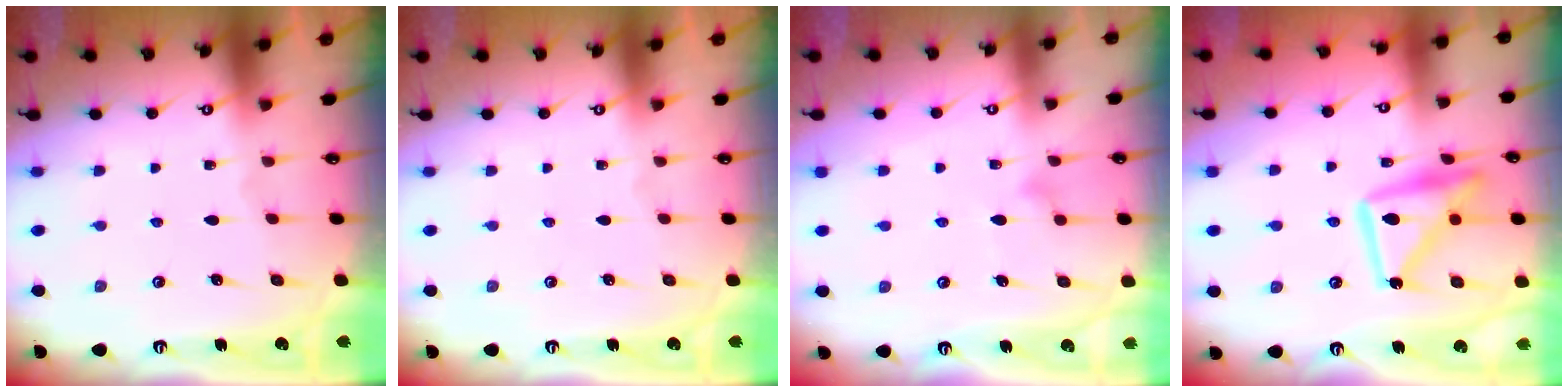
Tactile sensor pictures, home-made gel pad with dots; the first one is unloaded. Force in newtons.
{"total": 0.0}
{"total": 8.1, "press": 8.1, "slide": 0.3}
{"total": 15.3, "press": 15.3, "slide": 1.3}